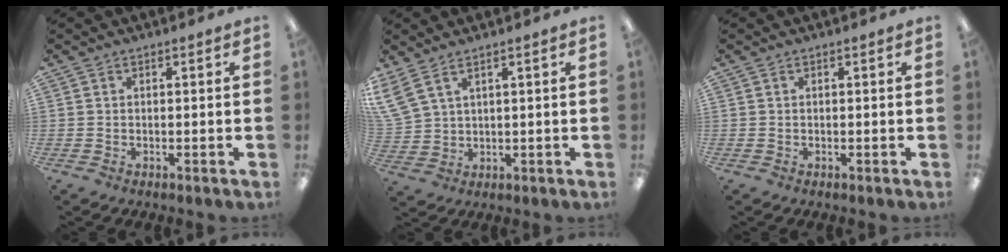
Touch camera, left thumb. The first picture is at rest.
{"total": 6.0, "force": [3.8, 2.9, 3.7], "torque": [-0.084, -0.013, 0.072]}
{"total": 0.0}